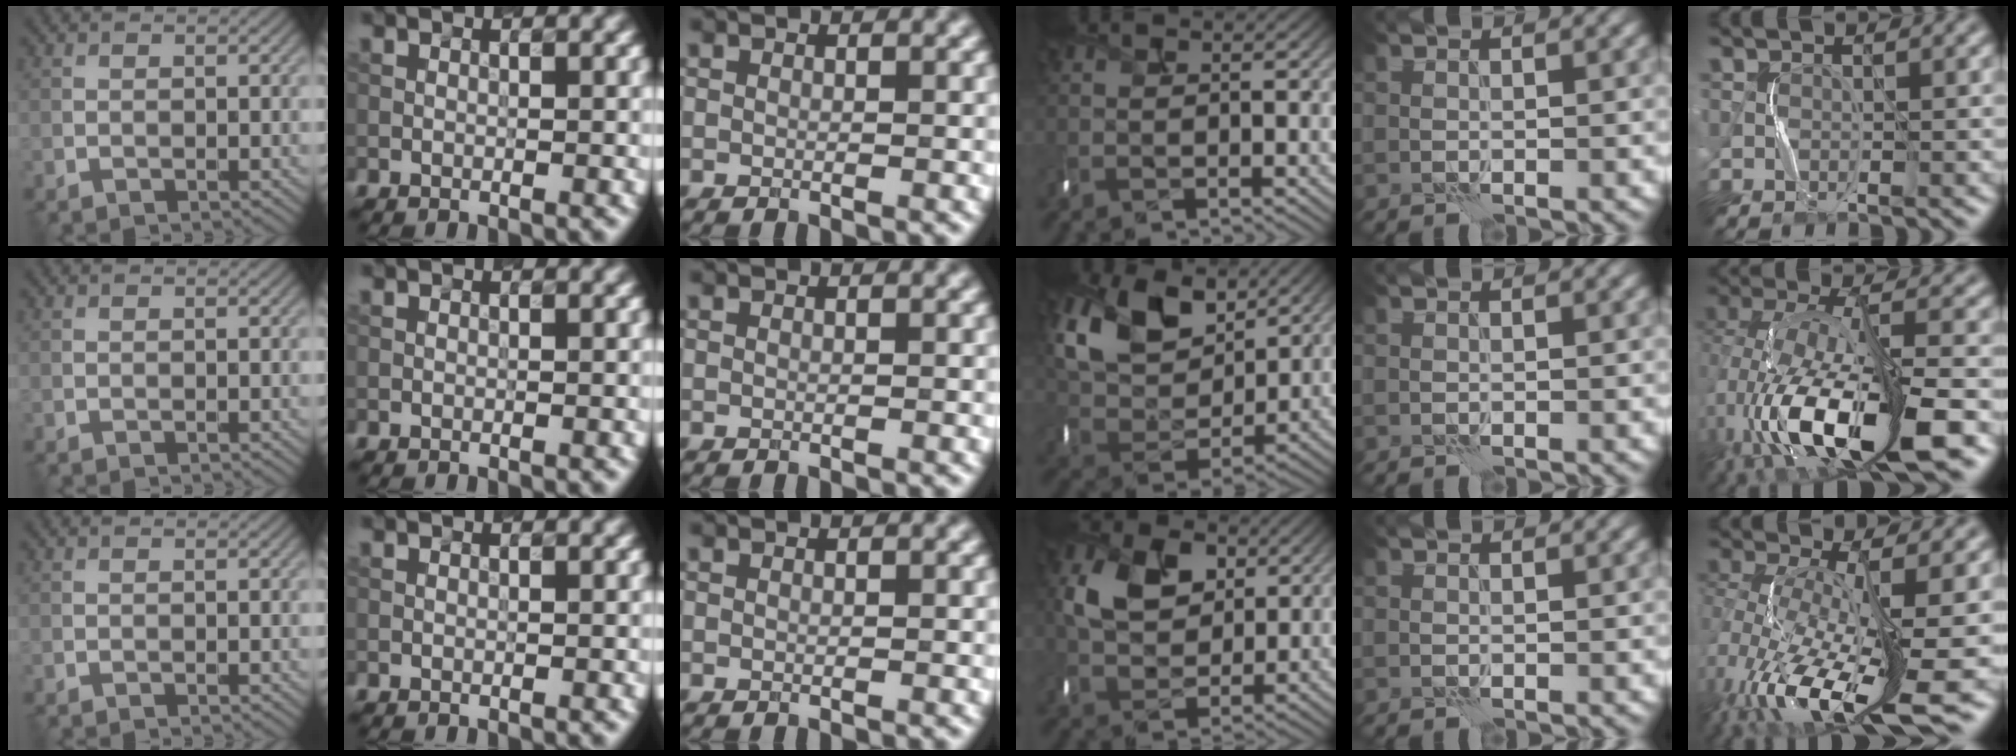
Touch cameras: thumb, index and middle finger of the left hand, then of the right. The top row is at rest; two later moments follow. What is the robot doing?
{"motion": "shake", "object": "handbell"}